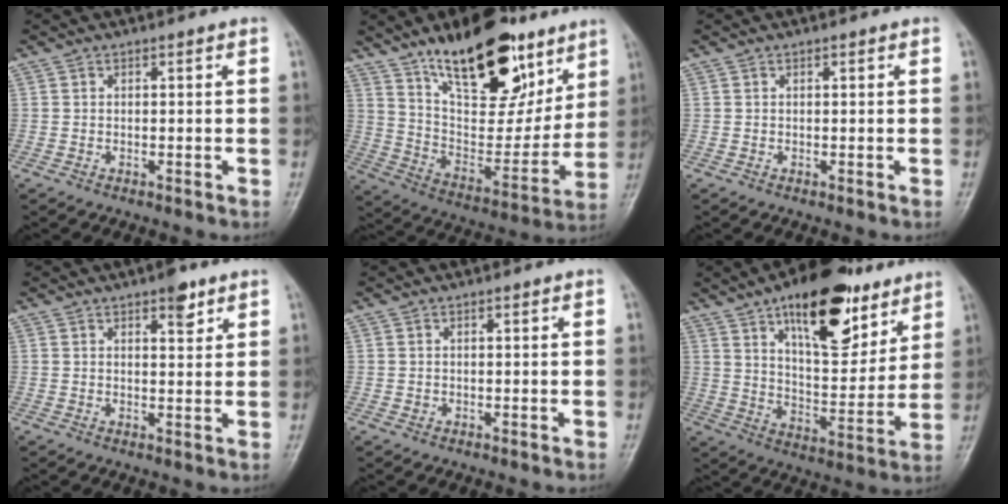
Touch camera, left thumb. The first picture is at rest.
{"total": 25.3, "force": [15.8, 11.2, 16.3], "torque": [-0.201, -0.063, 0.261]}
{"total": 0.0}
{"total": 4.0, "force": [2.5, 1.6, 2.6], "torque": [-0.023, -0.012, 0.034]}
{"total": 0.7, "force": [0.2, 0.6, 0.4], "torque": [-0.002, 0.001, 0.004]}
{"total": 20.9, "force": [12.0, 9.3, 14.4], "torque": [-0.171, -0.054, 0.191]}